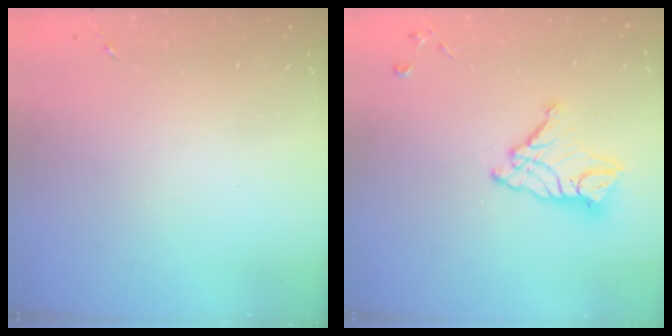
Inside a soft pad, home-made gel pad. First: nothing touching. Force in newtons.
{"total": 12.7, "press": 12.6, "slide": 1.1}